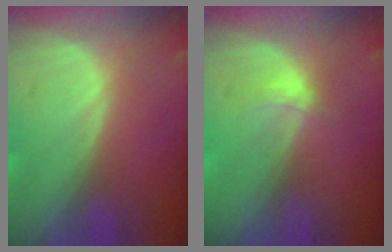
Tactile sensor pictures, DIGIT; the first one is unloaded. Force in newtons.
{"total": 1.9, "press": 1.5, "slide": 1.1}